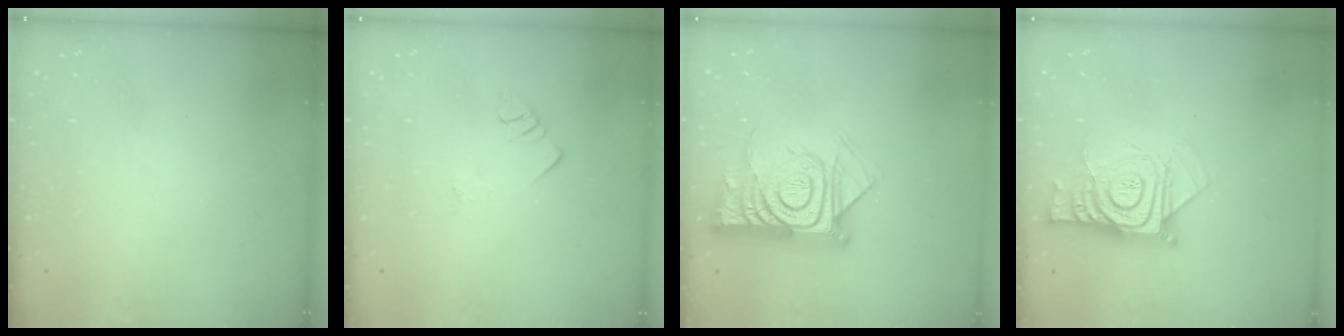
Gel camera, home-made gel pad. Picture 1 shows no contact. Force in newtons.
{"total": 2.8, "press": 2.8, "slide": 0.4}
{"total": 16.9, "press": 16.9, "slide": 1.2}
{"total": 14.2, "press": 14.2, "slide": 1.2}